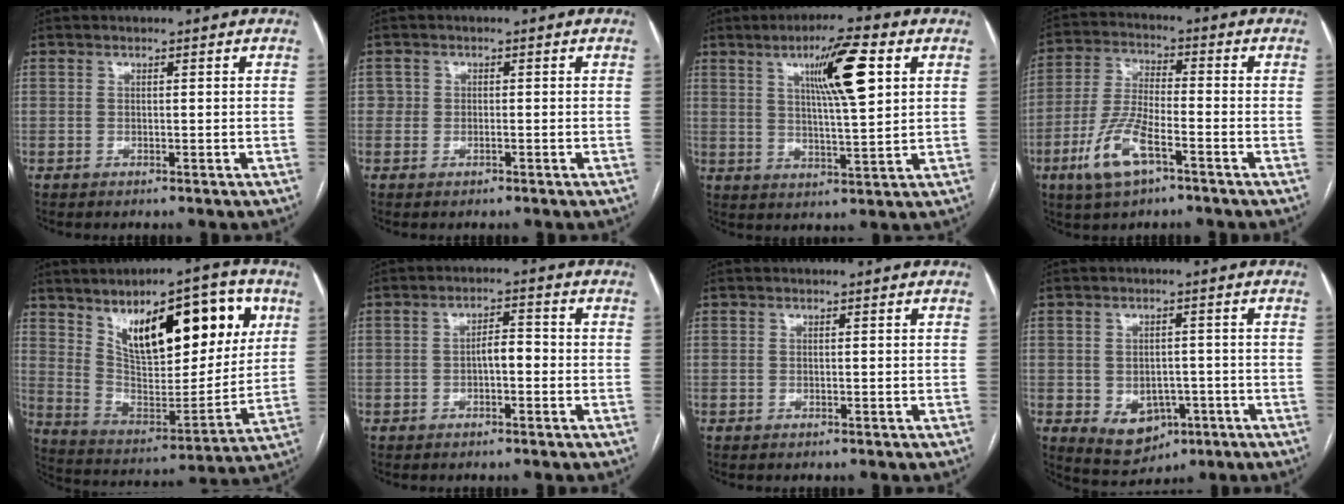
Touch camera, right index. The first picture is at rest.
{"total": 1.3, "force": [0.0, 1.3, 0.1], "torque": [0.008, 0.005, -0.003]}
{"total": 10.8, "force": [4.2, 1.0, 10.0], "torque": [-0.164, 0.005, 0.066]}
{"total": 9.9, "force": [-5.0, 2.7, 8.1], "torque": [-0.179, -0.006, -0.094]}
{"total": 23.2, "force": [10.1, 8.6, 19.1], "torque": [-0.301, 0.023, 0.171]}
{"total": 3.3, "force": [-0.7, 1.3, 3.0], "torque": [-0.047, 0.014, -0.010]}
{"total": 0.0}
{"total": 6.7, "force": [-2.3, 5.0, 3.8], "torque": [-0.055, 0.007, -0.020]}